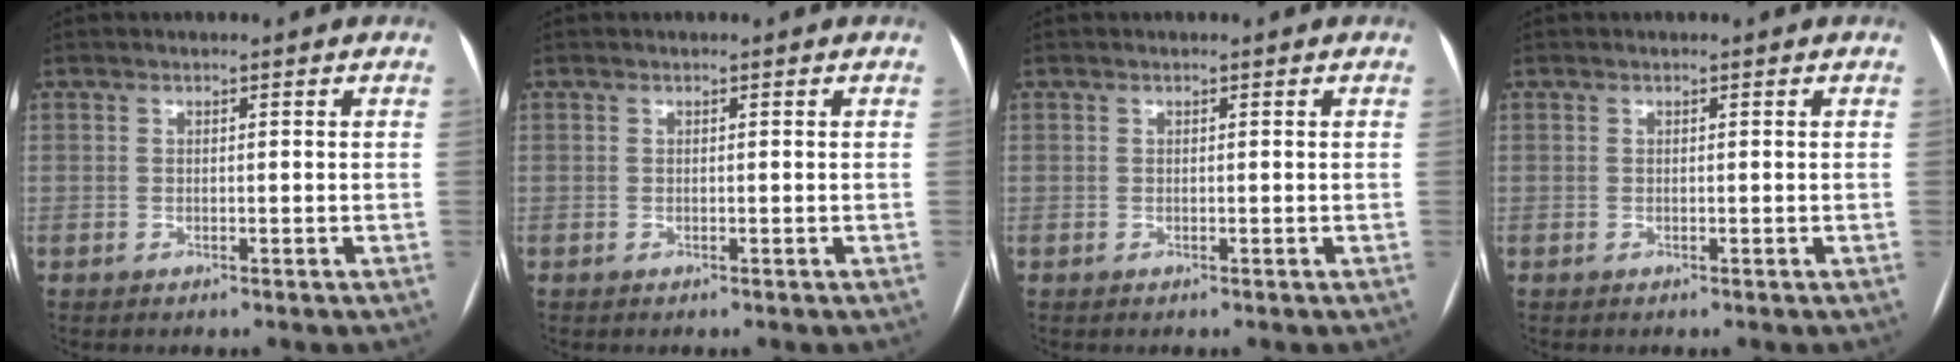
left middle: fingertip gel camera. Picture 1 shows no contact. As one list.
[{"total": 0.0}, {"total": 0.0}, {"total": 0.0}]